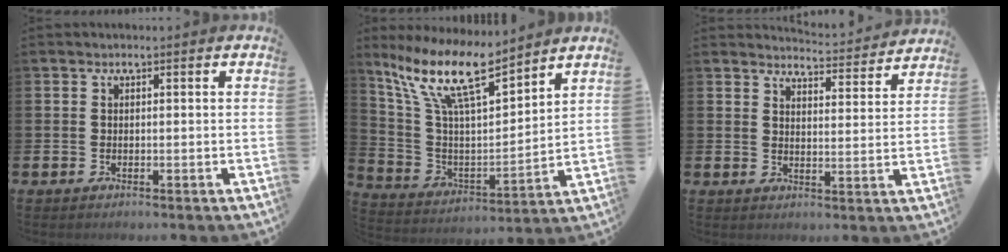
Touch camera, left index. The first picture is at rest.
{"total": 13.0, "force": [10.2, 2.8, 7.5], "torque": [-0.182, -0.048, 0.179]}
{"total": 4.5, "force": [4.5, 0.0, 0.1], "torque": [-0.003, -0.040, 0.076]}